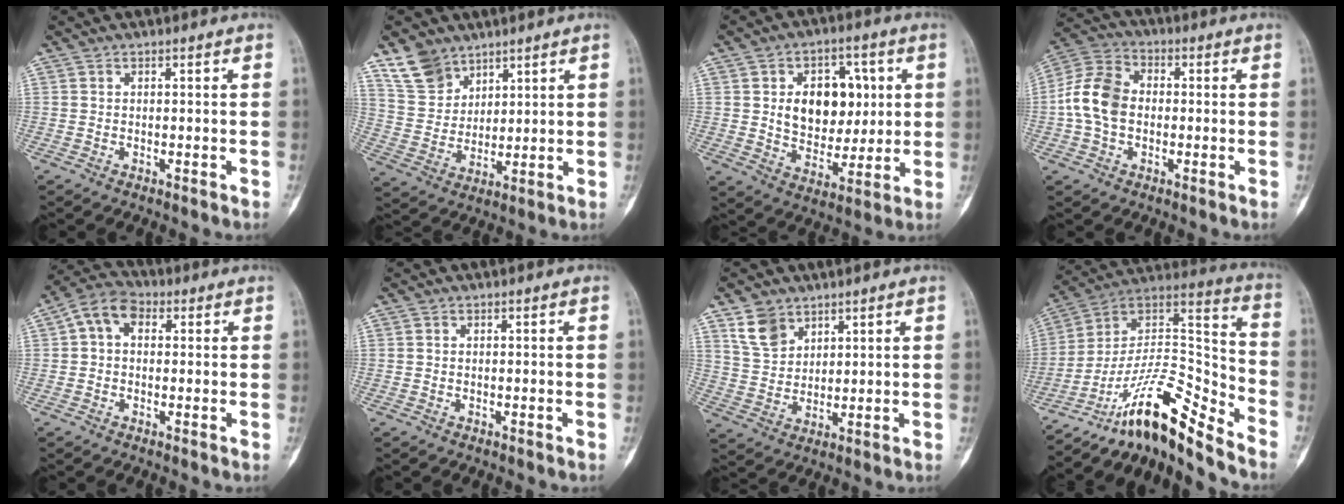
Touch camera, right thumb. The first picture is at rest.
{"total": 8.9, "force": [6.6, 5.5, 2.2], "torque": [-0.023, -0.033, 0.142]}
{"total": 14.3, "force": [2.6, 10.1, 9.9], "torque": [-0.093, -0.006, 0.048]}
{"total": 10.6, "force": [-0.6, 7.7, 7.2], "torque": [-0.138, 0.029, -0.023]}
{"total": 7.3, "force": [1.5, 5.2, 4.8], "torque": [-0.071, 0.024, 0.015]}
{"total": 0.0}
{"total": 7.1, "force": [4.5, 4.7, 2.7], "torque": [-0.033, -0.022, 0.099]}
{"total": 17.3, "force": [-14.0, 2.8, 9.8], "torque": [-0.150, 0.126, -0.248]}